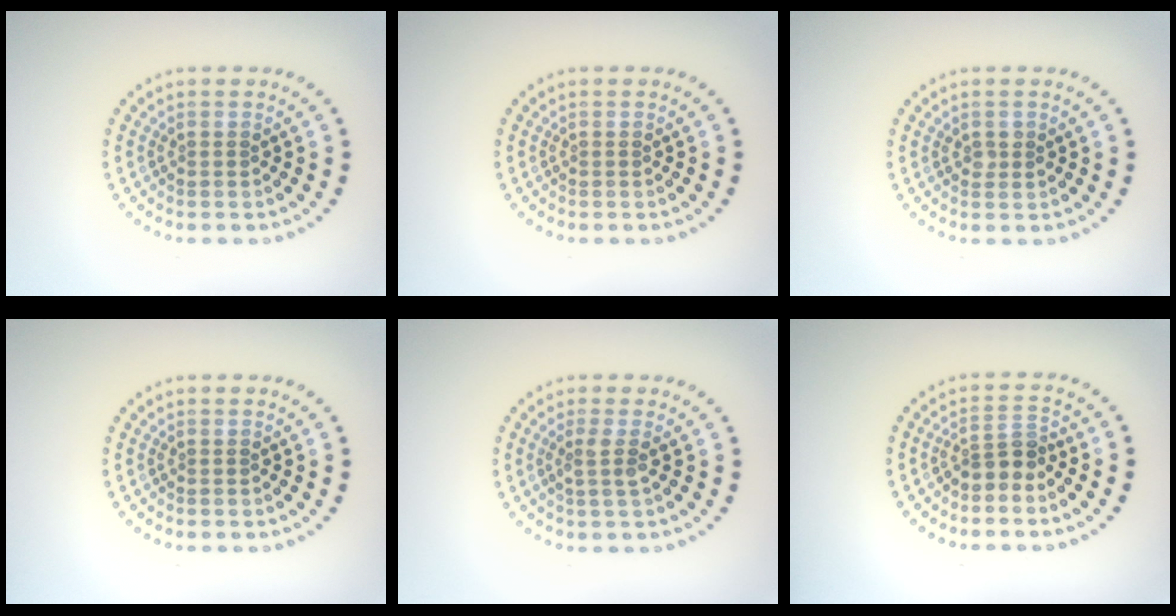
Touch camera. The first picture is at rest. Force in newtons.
{"total": 0.0}
{"total": 1.0, "press": 1.0, "slide": 0.0}
{"total": 0.0}
{"total": 1.8, "press": 1.3, "slide": 1.2}
{"total": 2.4, "press": 1.8, "slide": 1.6}